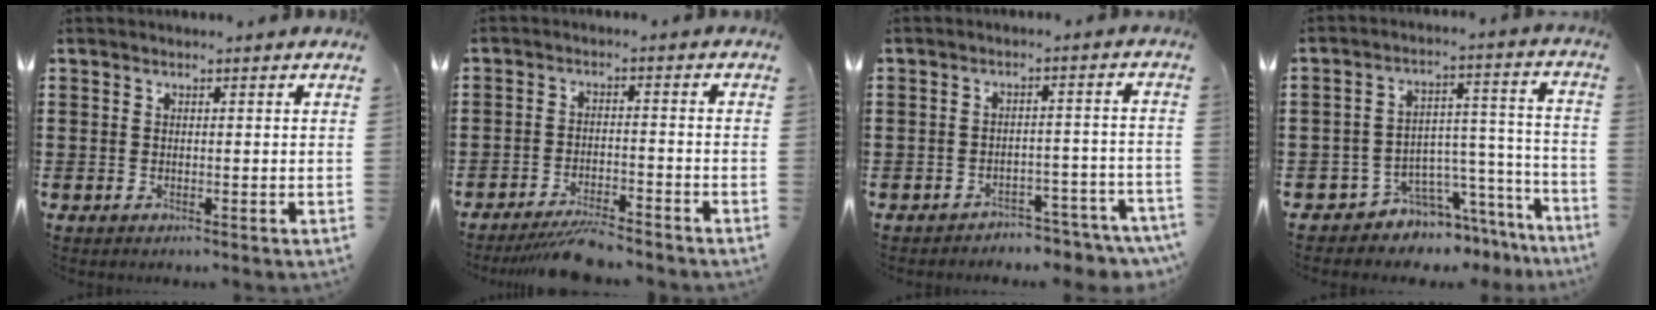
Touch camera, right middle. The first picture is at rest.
{"total": 5.0, "force": [-4.6, 0.2, 1.9], "torque": [-0.038, -0.007, -0.089]}
{"total": 3.3, "force": [-3.3, 0.3, 0.5], "torque": [-0.013, 0.003, -0.068]}
{"total": 5.5, "force": [-5.0, 2.4, 0.2], "torque": [-0.014, 0.002, -0.095]}